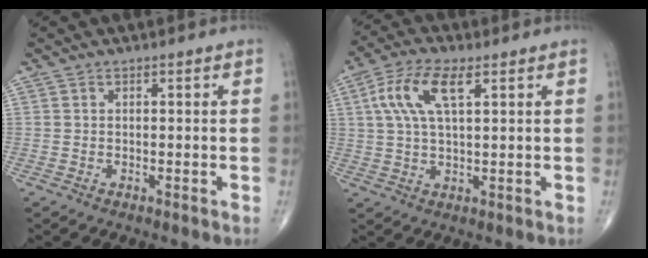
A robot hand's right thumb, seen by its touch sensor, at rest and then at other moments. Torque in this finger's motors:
{"motor_torque": [-0.52, 0.79, 0.99, 0.31, 0.09]}